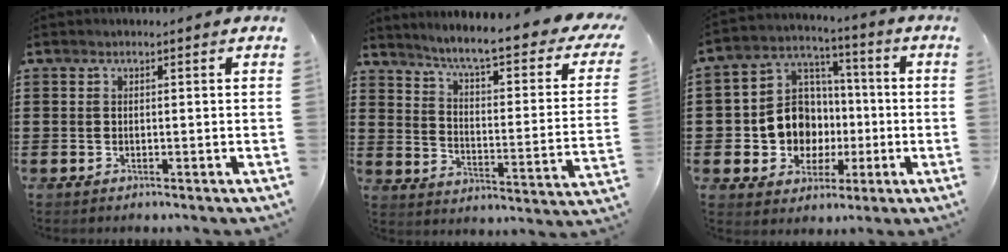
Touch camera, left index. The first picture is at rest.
{"total": 6.2, "force": [4.8, -0.3, 4.0], "torque": [-0.090, -0.044, 0.068]}
{"total": 9.9, "force": [-1.0, 9.2, 3.3], "torque": [-0.113, 0.008, -0.014]}